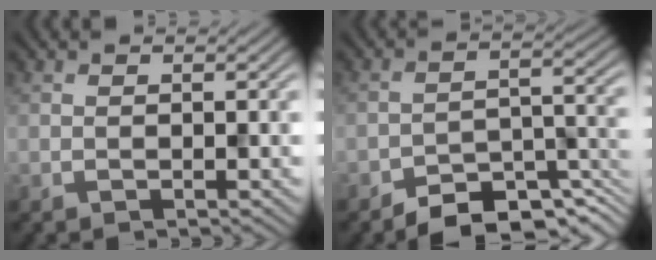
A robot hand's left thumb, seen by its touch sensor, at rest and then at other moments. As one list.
[{"total": 7.4, "force": [-6.1, 2.5, 3.5], "torque": [-0.044, 0.005, -0.108]}]